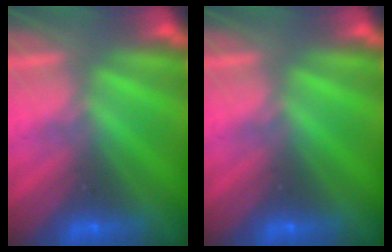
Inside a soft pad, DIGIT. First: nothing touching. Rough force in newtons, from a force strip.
{"total": 0.0}